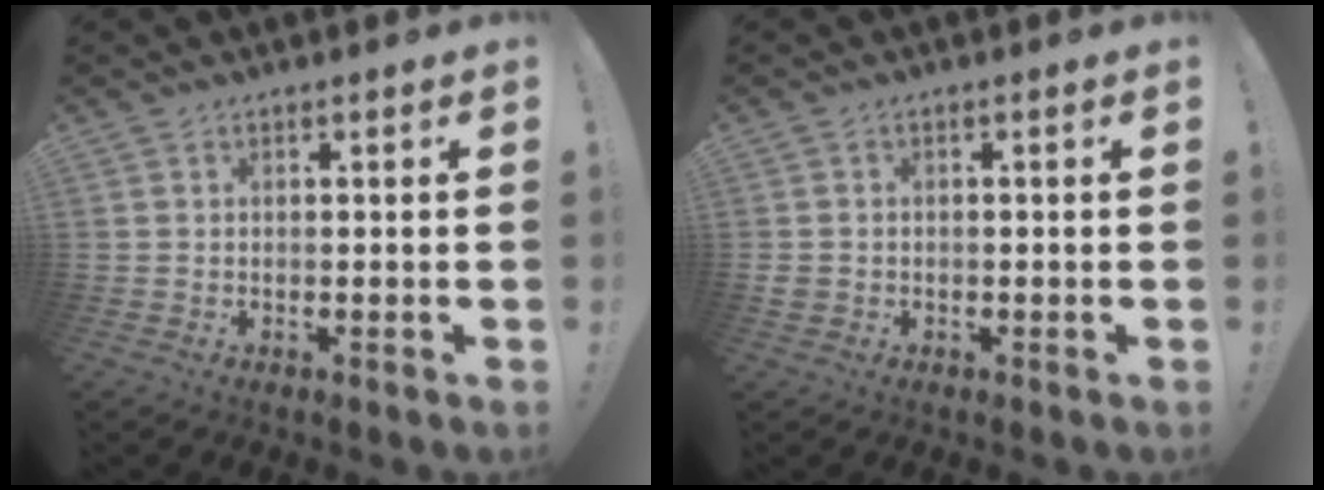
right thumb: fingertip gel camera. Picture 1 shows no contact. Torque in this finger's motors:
{"motor_torque": [0.46, 0.26, 0.05, -0.18, 0.00]}